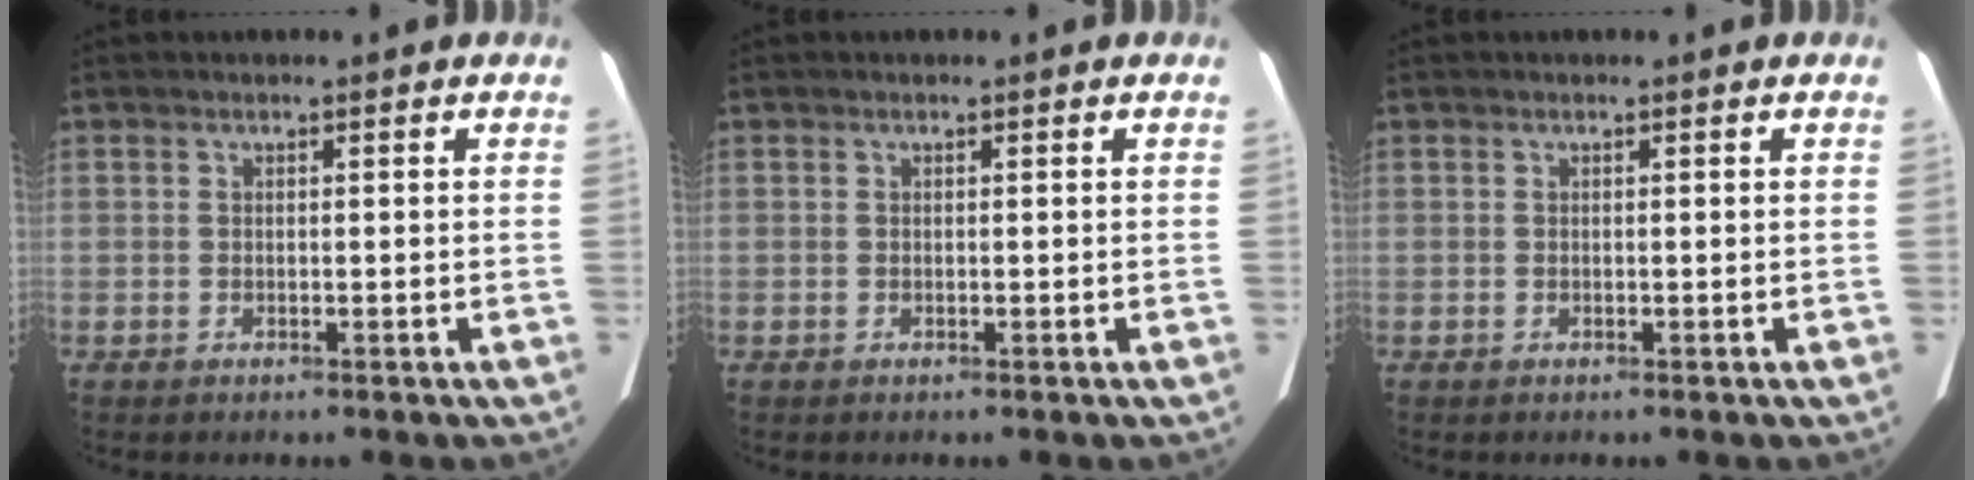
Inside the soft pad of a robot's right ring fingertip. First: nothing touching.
{"total": 0.0}
{"total": 0.0}